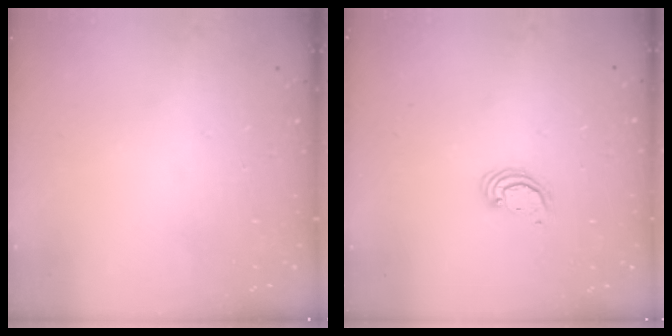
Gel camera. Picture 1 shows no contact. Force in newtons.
{"total": 2.4, "press": 2.4, "slide": 0.3}